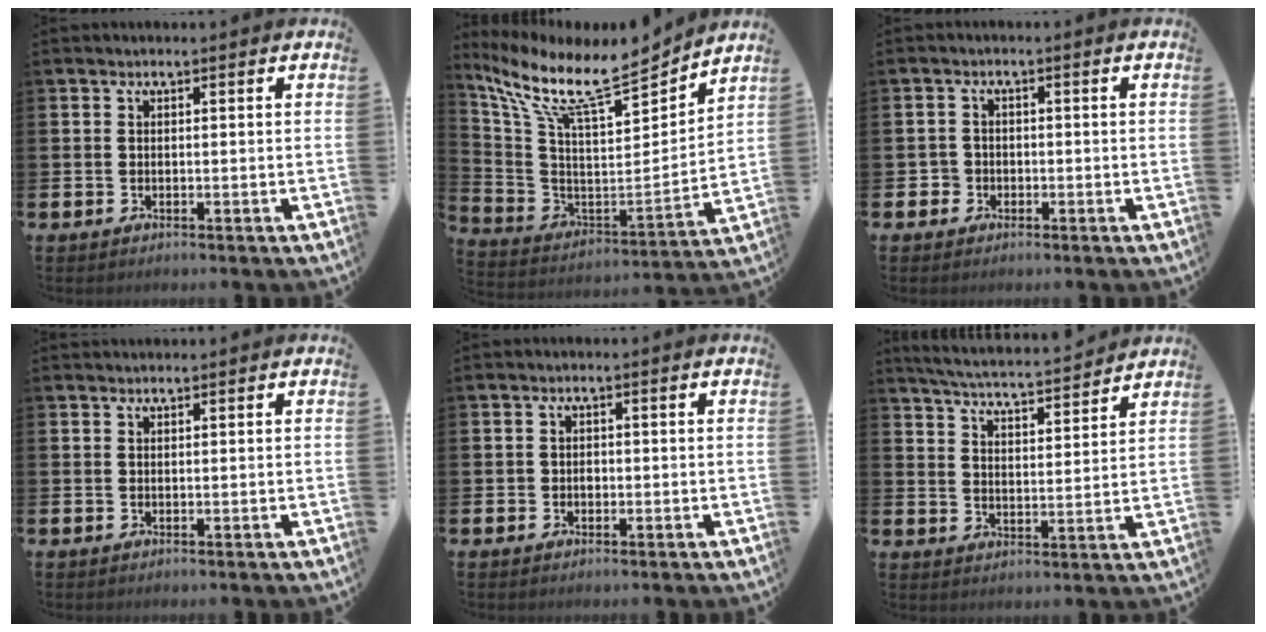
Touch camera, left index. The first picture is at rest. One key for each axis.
{"total": 12.2, "fx": 10.0, "fy": 2.7, "fz": 6.5, "tx": -0.161, "ty": -0.075, "tz": 0.167}
{"total": 1.9, "fx": -0.9, "fy": 1.7, "fz": -0.1, "tx": -0.005, "ty": 0.004, "tz": -0.023}
{"total": 0.7, "fx": 0.7, "fy": 0.1, "fz": 0.0, "tx": 0.009, "ty": -0.003, "tz": 0.011}
{"total": 0.9, "fx": -0.2, "fy": 0.9, "fz": 0.2, "tx": 0.003, "ty": 0.002, "tz": -0.007}
{"total": 5.2, "fx": 5.2, "fy": 0.0, "fz": 0.9, "tx": -0.042, "ty": -0.039, "tz": 0.087}